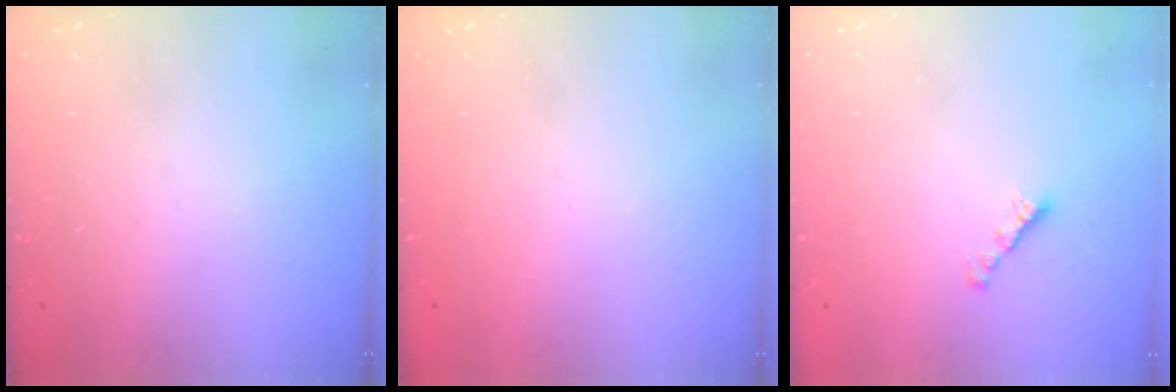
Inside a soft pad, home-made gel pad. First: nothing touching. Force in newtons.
{"total": 1.3, "press": 1.3, "slide": 0.2}
{"total": 2.7, "press": 2.6, "slide": 0.8}